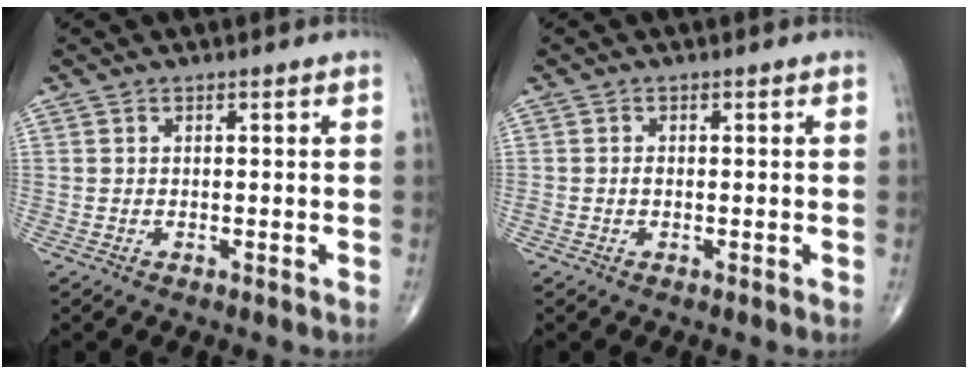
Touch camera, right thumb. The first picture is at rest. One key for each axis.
{"total": 0.7, "fx": -0.2, "fy": 0.5, "fz": 0.5, "tx": -0.010, "ty": 0.001, "tz": -0.004}